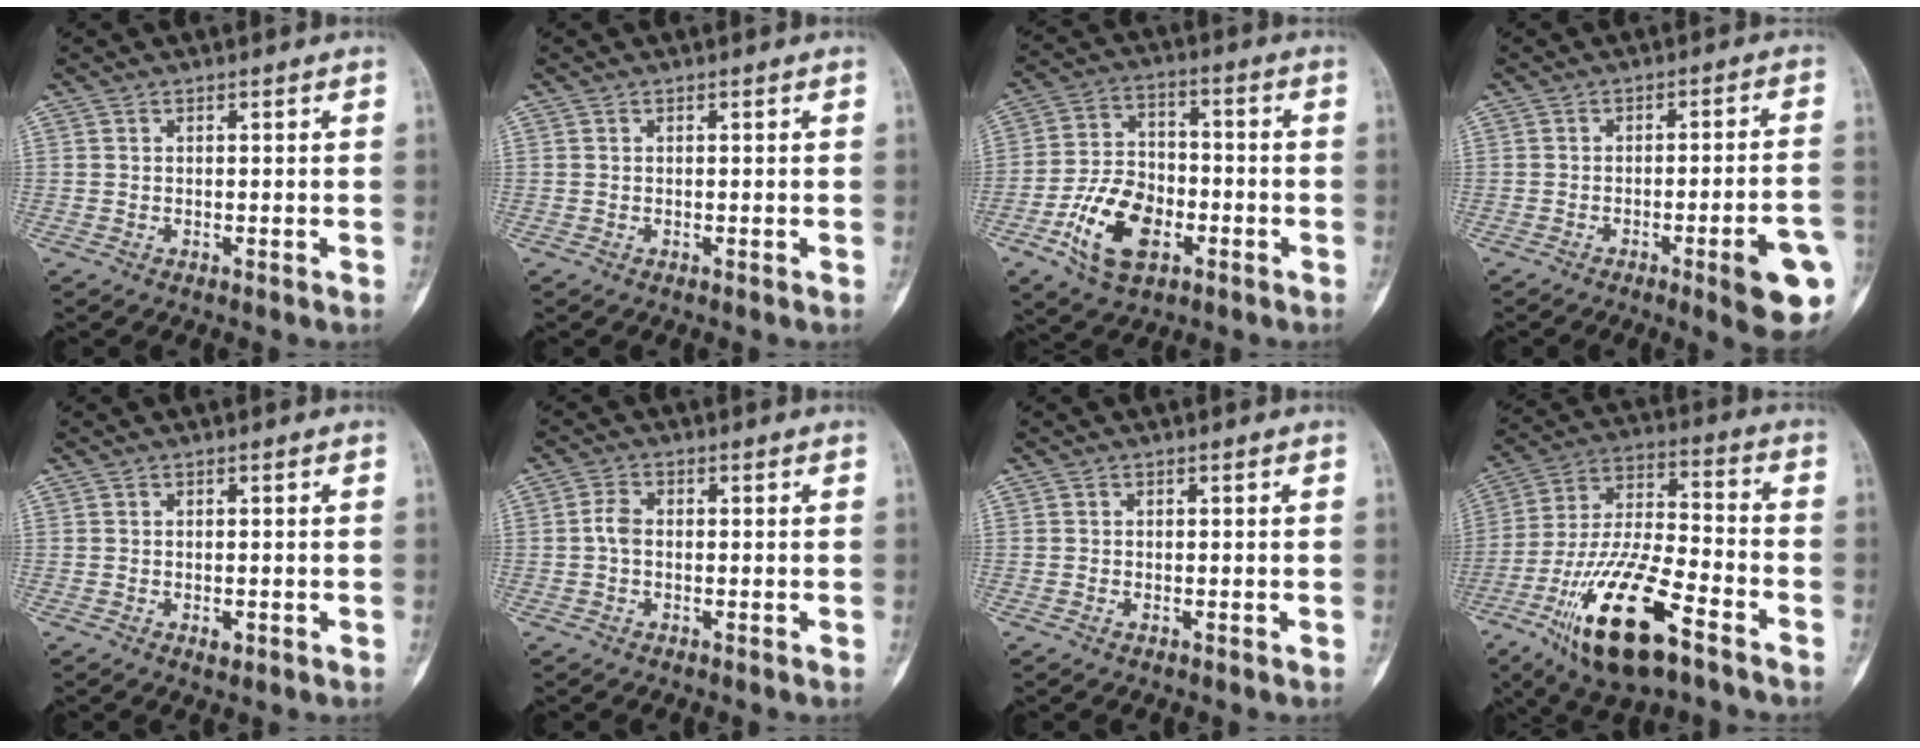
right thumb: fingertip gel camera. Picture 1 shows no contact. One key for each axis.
{"total": 0.0}
{"total": 13.6, "fx": -5.3, "fy": 8.3, "fz": 9.4, "tx": -0.159, "ty": 0.025, "tz": -0.095}
{"total": 12.0, "fx": -4.8, "fy": 1.9, "fz": 10.8, "tx": -0.127, "ty": 0.015, "tz": -0.057}
{"total": 1.6, "fx": -0.6, "fy": 0.8, "fz": 1.2, "tx": -0.015, "ty": 0.000, "tz": -0.007}
{"total": 2.6, "fx": -0.3, "fy": 1.7, "fz": 2.0, "tx": -0.037, "ty": 0.005, "tz": -0.012}
{"total": 0.5, "fx": -0.3, "fy": 0.3, "fz": 0.4, "tx": -0.010, "ty": 0.005, "tz": -0.004}
{"total": 21.2, "fx": -11.3, "fy": 7.2, "fz": 16.5, "tx": -0.329, "ty": 0.050, "tz": -0.202}